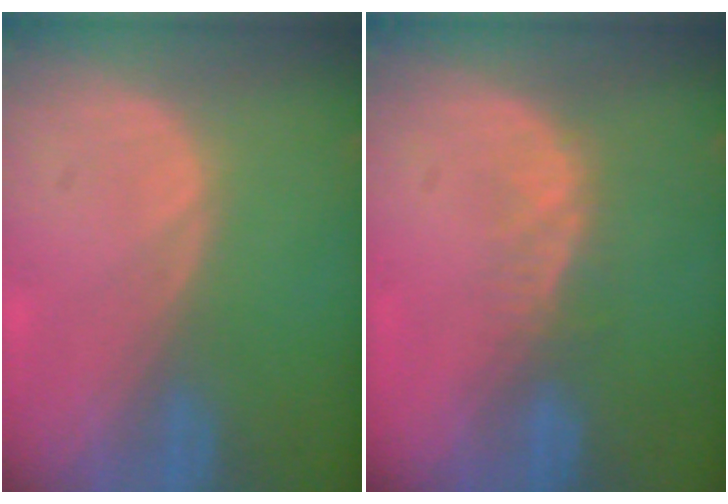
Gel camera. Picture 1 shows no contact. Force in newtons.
{"total": 2.8, "press": 2.3, "slide": 1.7}